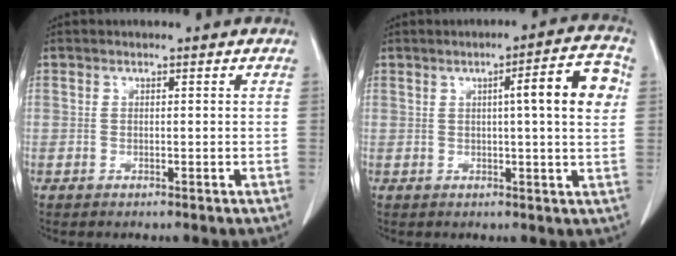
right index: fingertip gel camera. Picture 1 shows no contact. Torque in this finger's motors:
{"motor_torque": [0.52, 0.37, 0.36, 0.07]}